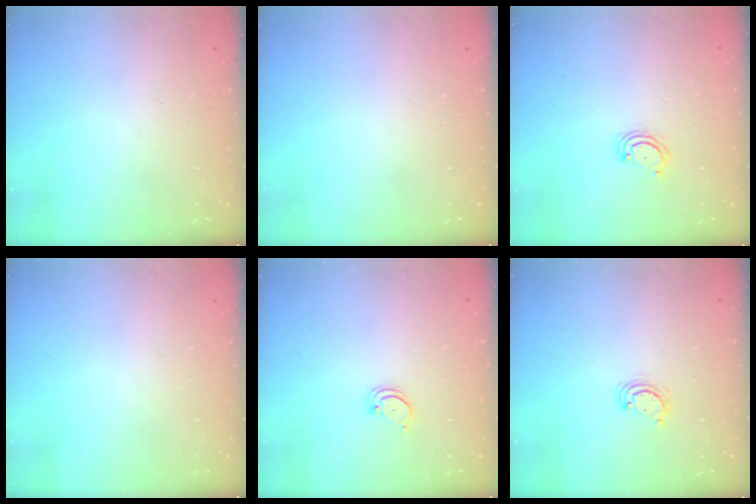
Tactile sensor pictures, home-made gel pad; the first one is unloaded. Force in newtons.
{"total": 0.0}
{"total": 2.9, "press": 2.9, "slide": 0.3}
{"total": 0.0}
{"total": 1.4, "press": 1.3, "slide": 0.1}
{"total": 3.0, "press": 3.0, "slide": 0.2}